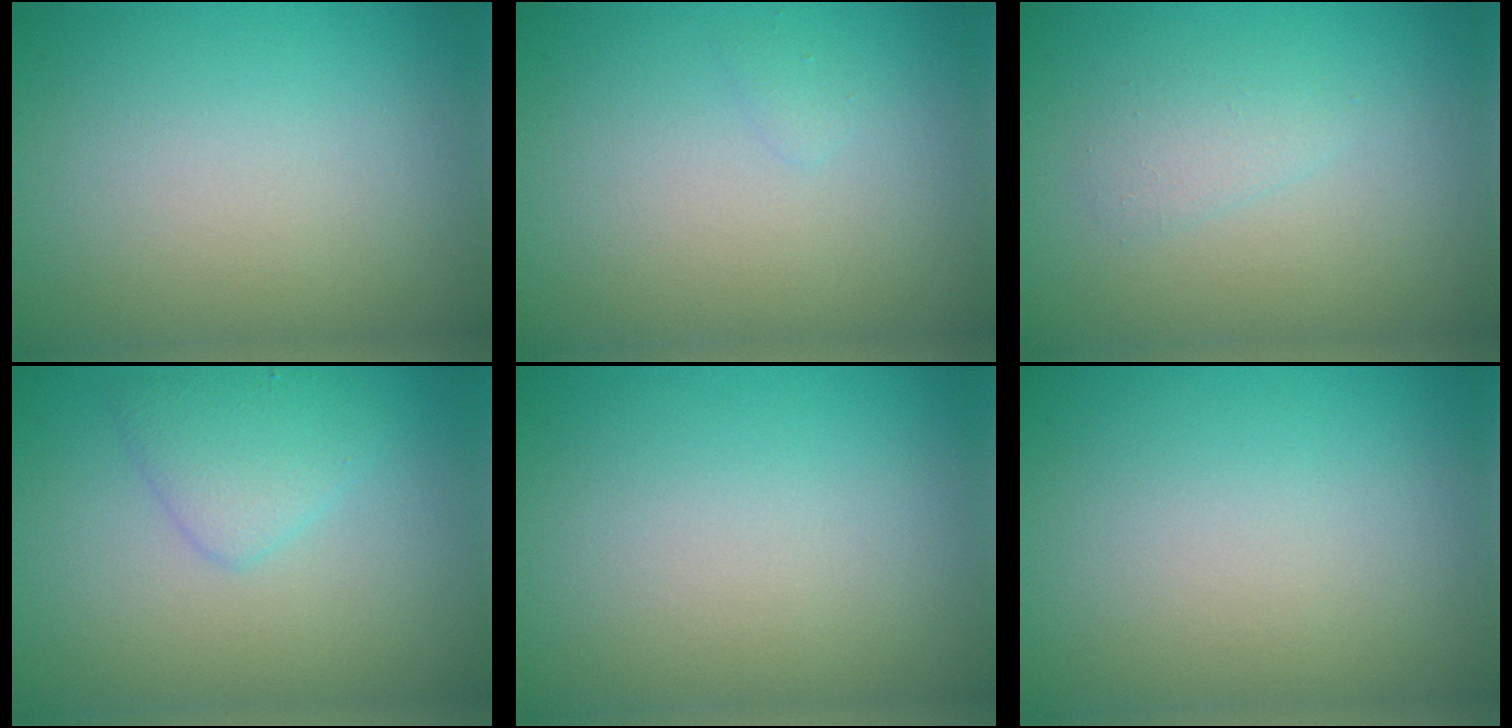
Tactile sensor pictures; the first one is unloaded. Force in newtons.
{"total": 0.5, "press": 0.5, "slide": 0.1}
{"total": 1.4, "press": 1.4, "slide": 0.1}
{"total": 2.5, "press": 2.5, "slide": 0.1}
{"total": 0.0}
{"total": 0.0}